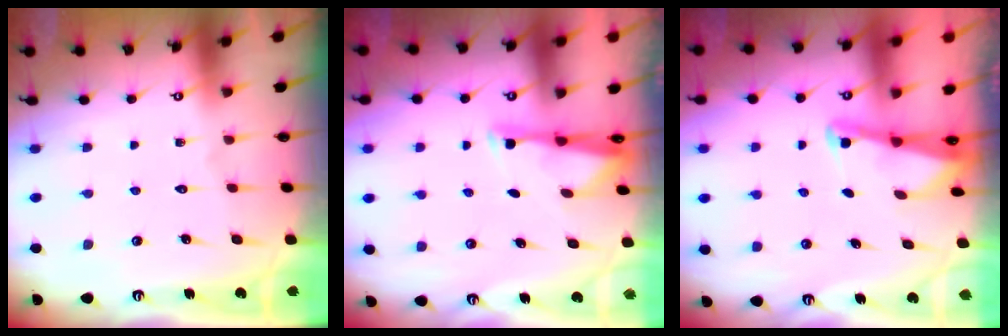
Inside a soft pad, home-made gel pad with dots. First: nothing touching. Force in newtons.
{"total": 2.9, "press": 2.9, "slide": 0.6}
{"total": 2.1, "press": 2.1, "slide": 0.3}